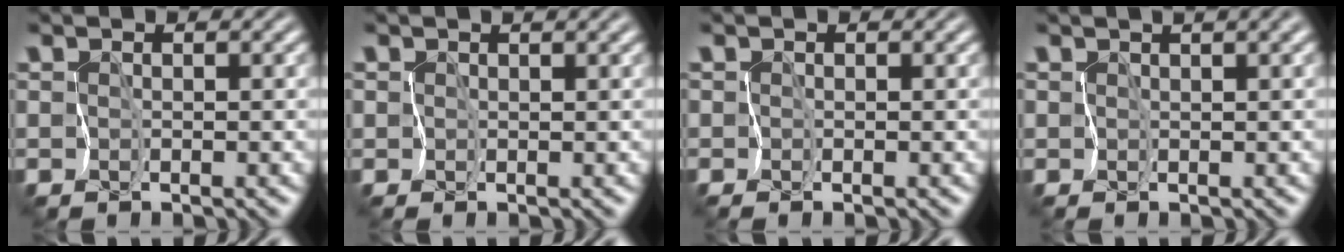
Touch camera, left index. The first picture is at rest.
{"total": 1.4, "force": [0.9, 0.5, 0.9], "torque": [-0.009, 0.006, 0.015]}
{"total": 0.0}
{"total": 3.5, "force": [2.0, 0.9, 2.6], "torque": [-0.034, 0.014, 0.029]}